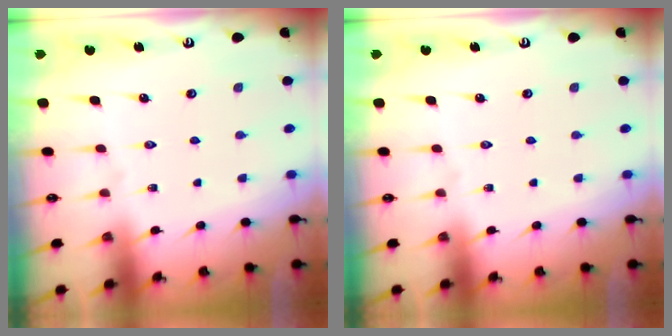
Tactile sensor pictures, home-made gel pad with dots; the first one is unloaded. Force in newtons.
{"total": 0.0}